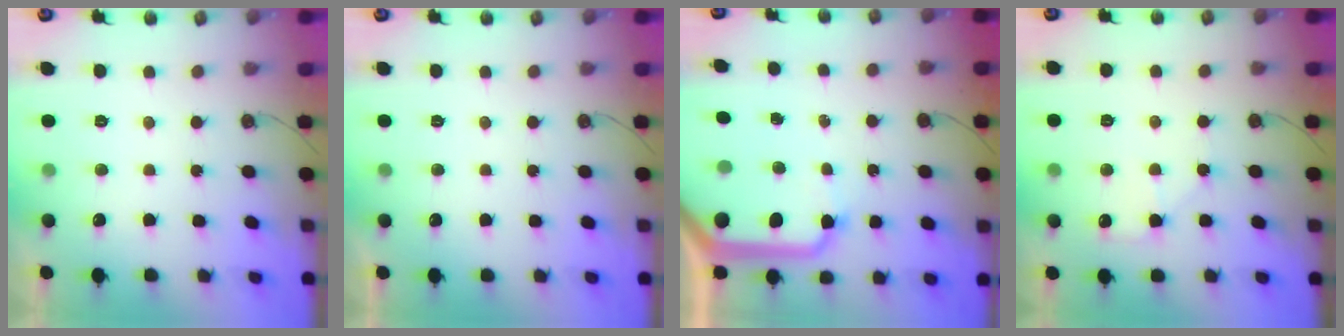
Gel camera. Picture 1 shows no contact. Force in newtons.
{"total": 0.6, "press": 0.5, "slide": 0.2}
{"total": 15.6, "press": 15.4, "slide": 2.2}
{"total": 7.0, "press": 7.0, "slide": 0.8}